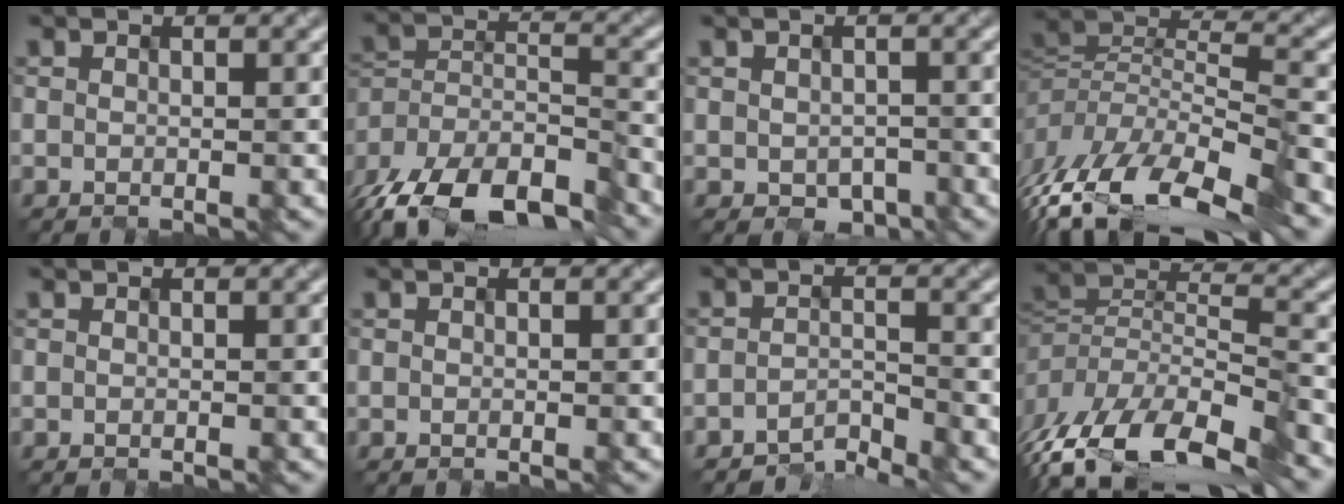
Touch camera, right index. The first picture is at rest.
{"total": 14.5, "force": [-11.6, 6.1, 6.1], "torque": [-0.113, -0.005, -0.170]}
{"total": 1.5, "force": [-0.7, 1.2, 0.5], "torque": [-0.007, -0.010, -0.002]}
{"total": 11.1, "force": [-6.4, 4.7, 7.7], "torque": [-0.157, -0.005, -0.101]}
{"total": 0.0}
{"total": 0.0}
{"total": 2.3, "force": [-2.3, 0.0, 0.0], "torque": [0.001, 0.005, -0.042]}
{"total": 12.1, "force": [-8.2, 5.0, 7.5], "torque": [-0.163, -0.003, -0.129]}